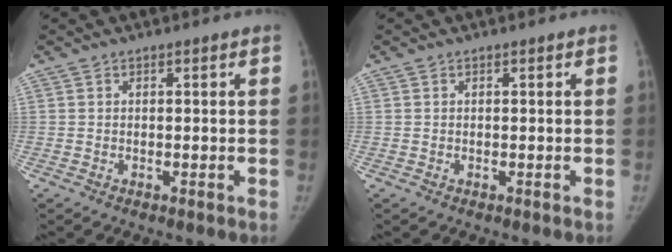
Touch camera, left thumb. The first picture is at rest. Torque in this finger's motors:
{"motor_torque": [-0.05, 0.18, -0.22, 0.24, 0.00]}